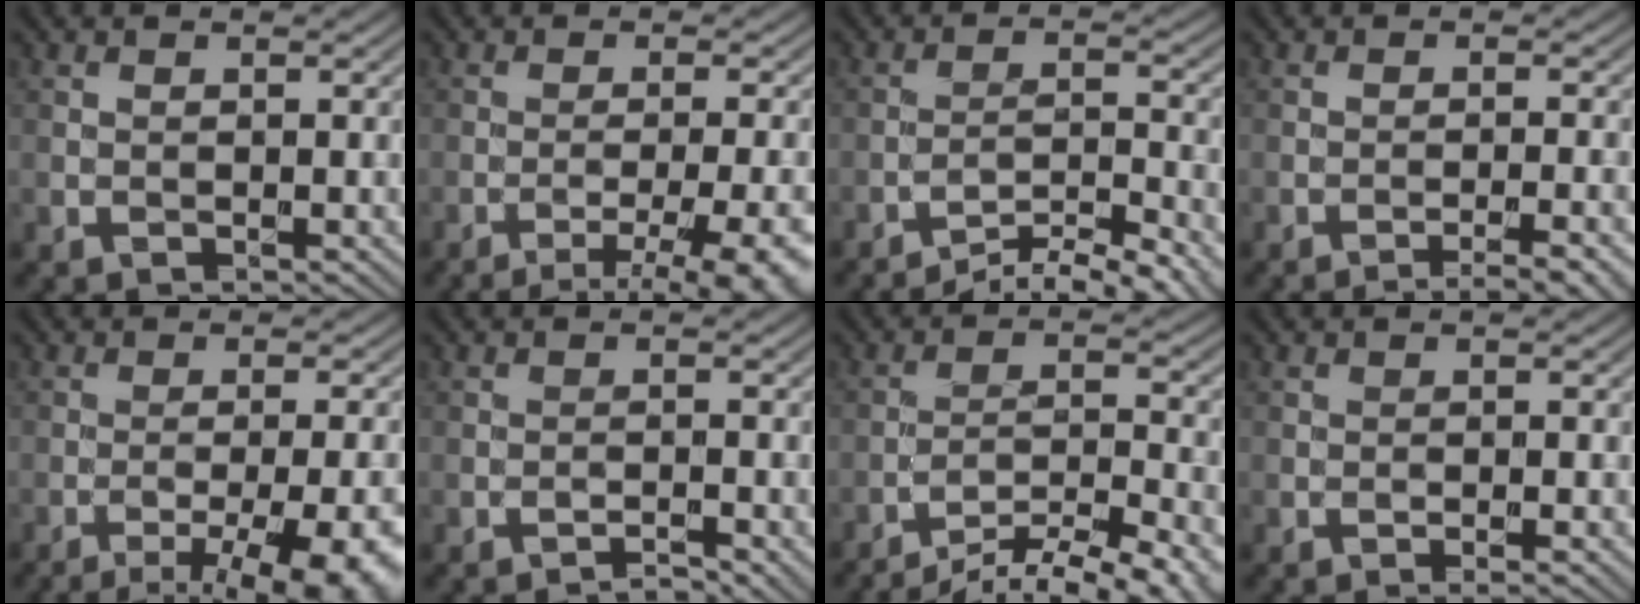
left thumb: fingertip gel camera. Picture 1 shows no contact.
{"total": 9.9, "force": [-6.3, 2.5, 7.3], "torque": [-0.093, -0.002, -0.070]}
{"total": 9.0, "force": [-7.8, 1.4, 4.2], "torque": [-0.068, 0.005, -0.113]}
{"total": 5.8, "force": [-4.1, 1.0, 4.0], "torque": [-0.051, 0.012, -0.062]}
{"total": 12.4, "force": [-7.2, 3.8, 9.4], "torque": [-0.121, -0.011, -0.079]}
{"total": 1.8, "force": [-1.4, 0.2, 1.1], "torque": [-0.017, 0.004, -0.026]}
{"total": 13.9, "force": [-12.1, 2.8, 6.4], "torque": [-0.098, -0.005, -0.167]}
{"total": 1.1, "force": [-0.6, 0.1, 0.9], "torque": [-0.016, 0.000, -0.010]}